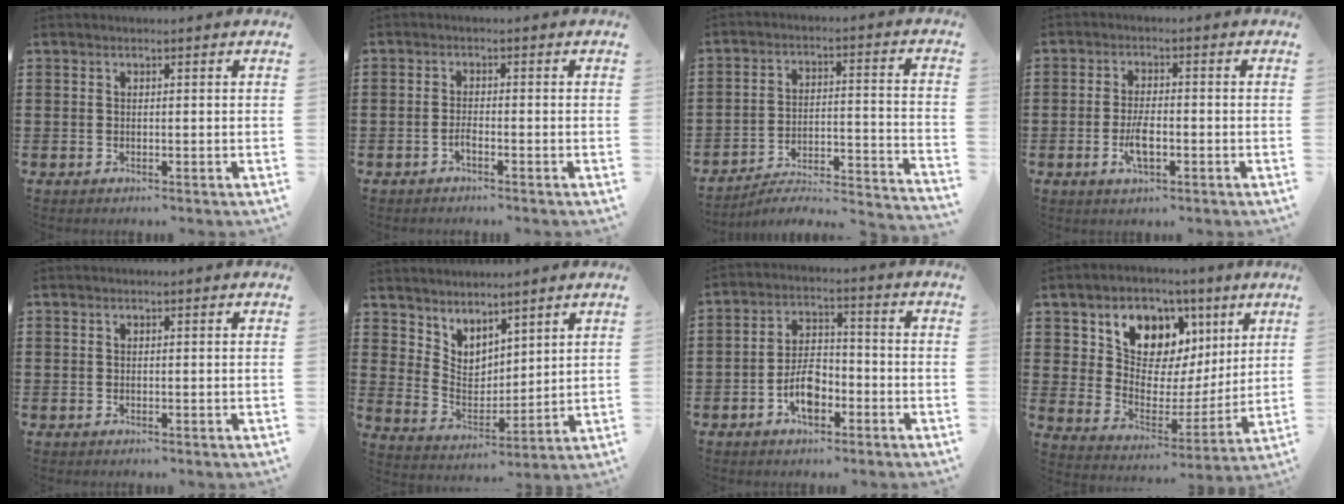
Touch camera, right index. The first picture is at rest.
{"total": 1.4, "force": [-0.9, 0.3, 1.0], "torque": [-0.022, -0.004, -0.016]}
{"total": 3.4, "force": [-3.1, 0.3, 1.4], "torque": [-0.035, -0.020, -0.071]}
{"total": 4.6, "force": [-1.5, 1.7, 4.0], "torque": [-0.083, 0.000, -0.028]}
{"total": 0.0}
{"total": 4.8, "force": [4.0, 2.4, -0.6], "torque": [-0.024, -0.042, 0.075]}
{"total": 6.7, "force": [-2.8, 3.5, 4.9], "torque": [-0.103, 0.005, -0.053]}
{"total": 8.8, "force": [5.3, 6.4, 3.0], "torque": [-0.091, -0.048, 0.092]}